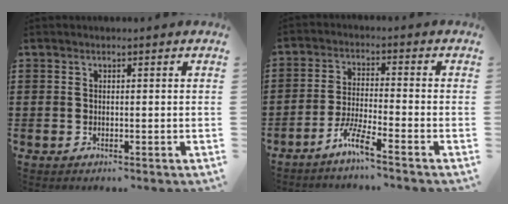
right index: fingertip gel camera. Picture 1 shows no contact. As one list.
[{"total": 5.1, "force": [-4.1, -0.2, 3.0], "torque": [-0.080, -0.013, -0.085]}]